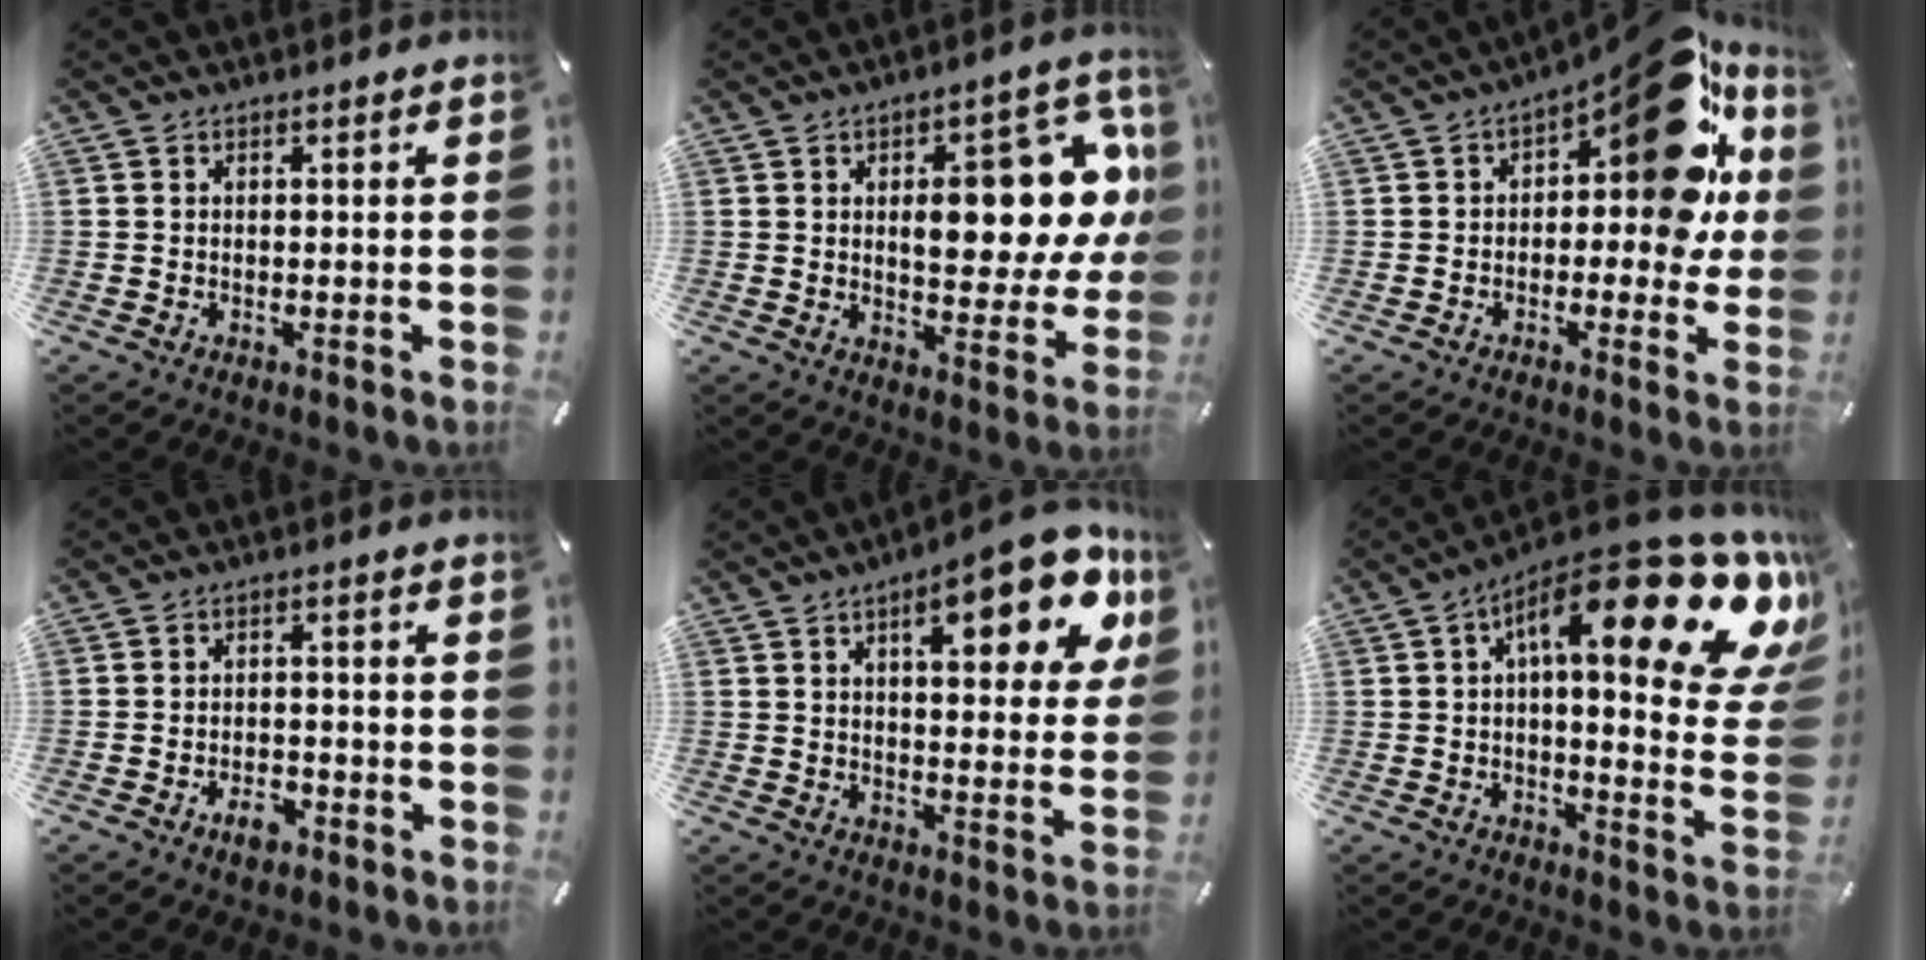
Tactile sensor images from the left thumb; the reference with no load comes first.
{"total": 17.8, "force": [4.9, 8.6, 14.9], "torque": [-0.184, -0.028, 0.075]}
{"total": 20.8, "force": [7.9, 10.2, 16.4], "torque": [-0.200, -0.055, 0.128]}
{"total": 4.1, "force": [-2.6, 2.1, 2.4], "torque": [-0.045, 0.009, -0.047]}
{"total": 16.8, "force": [8.3, 6.2, 13.2], "torque": [-0.175, -0.035, 0.127]}
{"total": 23.4, "force": [11.7, 7.6, 18.8], "torque": [-0.259, -0.088, 0.186]}